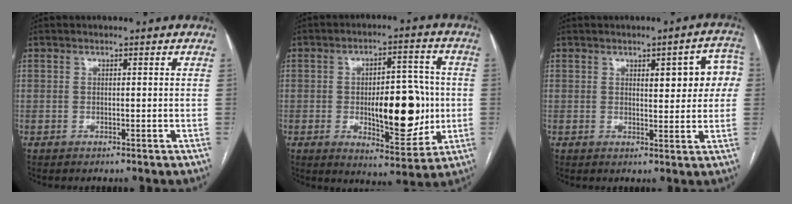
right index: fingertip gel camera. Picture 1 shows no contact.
{"total": 13.9, "force": [-1.2, 5.3, 12.7], "torque": [-0.179, 0.009, -0.008]}
{"total": 8.0, "force": [1.9, 2.5, 7.4], "torque": [-0.078, 0.020, 0.021]}